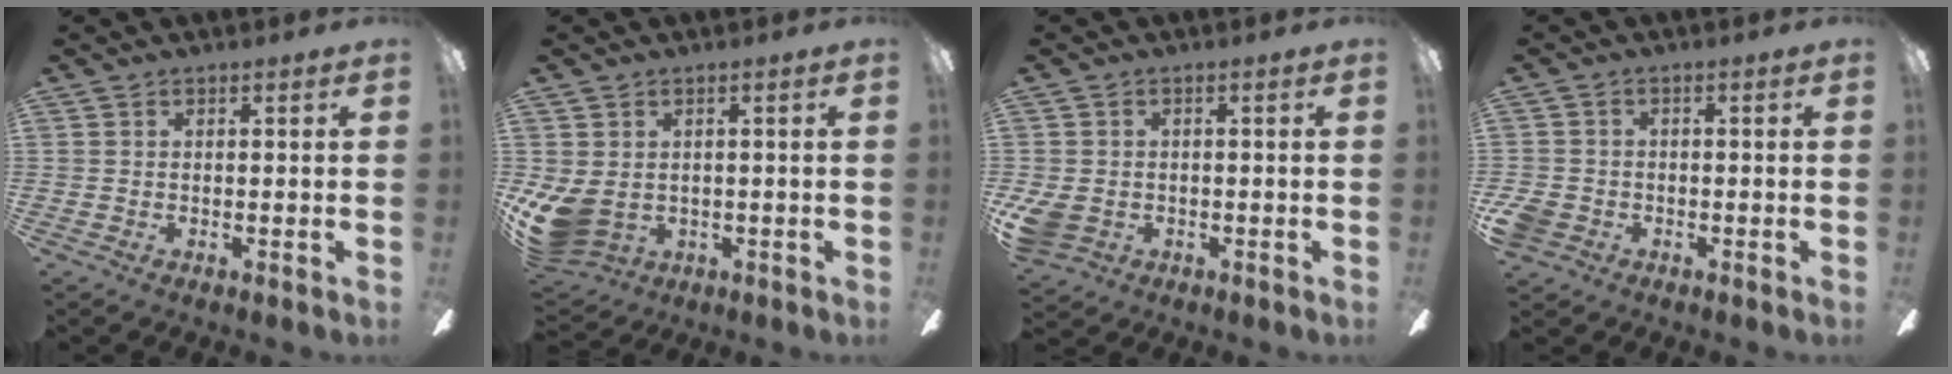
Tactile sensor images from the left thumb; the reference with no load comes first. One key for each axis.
{"total": 8.2, "fx": -1.4, "fy": 6.1, "fz": 5.2, "tx": -0.123, "ty": -0.001, "tz": -0.024}
{"total": 5.9, "fx": -1.8, "fy": 4.5, "fz": 3.3, "tx": -0.086, "ty": 0.007, "tz": -0.034}
{"total": 3.9, "fx": -1.9, "fy": 3.0, "fz": 1.5, "tx": -0.042, "ty": 0.007, "tz": -0.039}